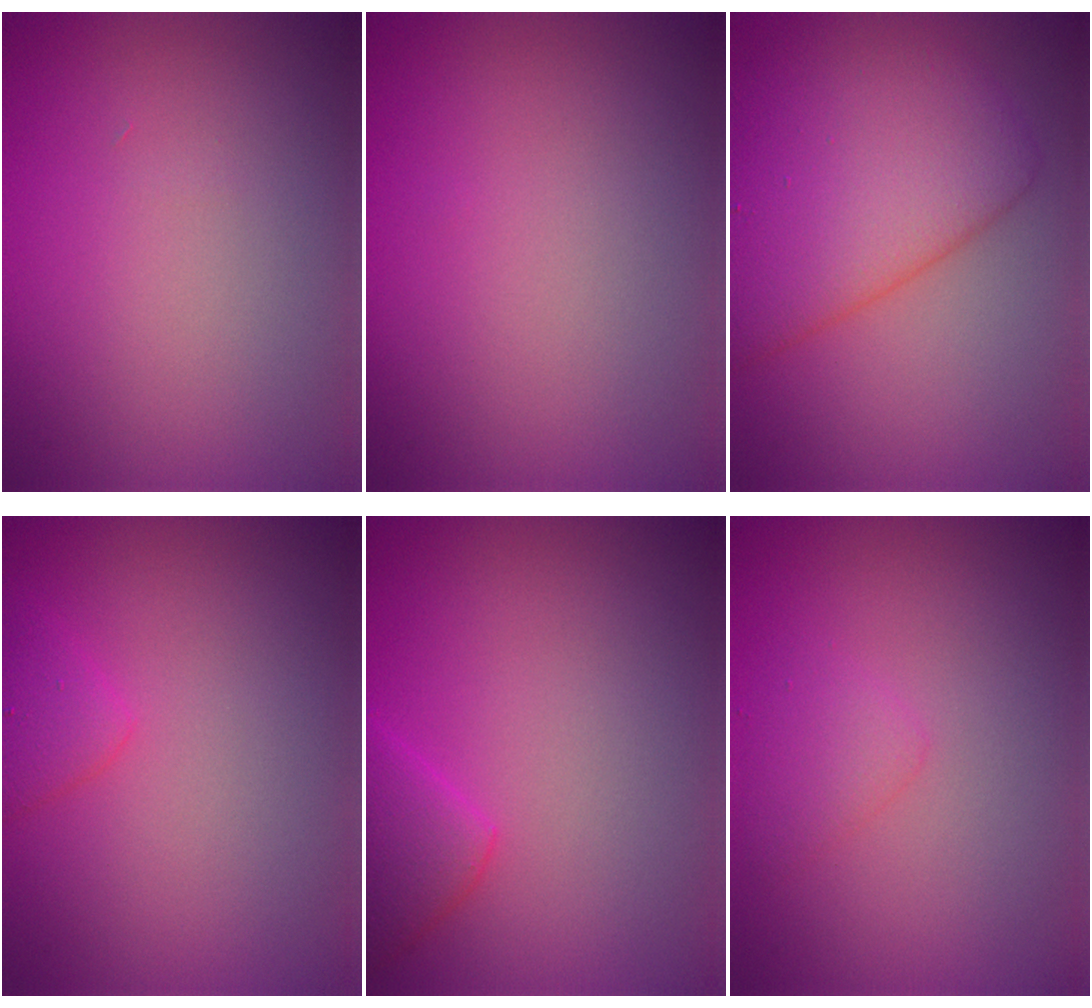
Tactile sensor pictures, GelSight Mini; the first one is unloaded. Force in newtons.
{"total": 0.0}
{"total": 7.5, "press": 7.5, "slide": 0.3}
{"total": 1.7, "press": 1.7, "slide": 0.1}
{"total": 2.8, "press": 2.8, "slide": 0.3}
{"total": 1.4, "press": 1.4, "slide": 0.1}